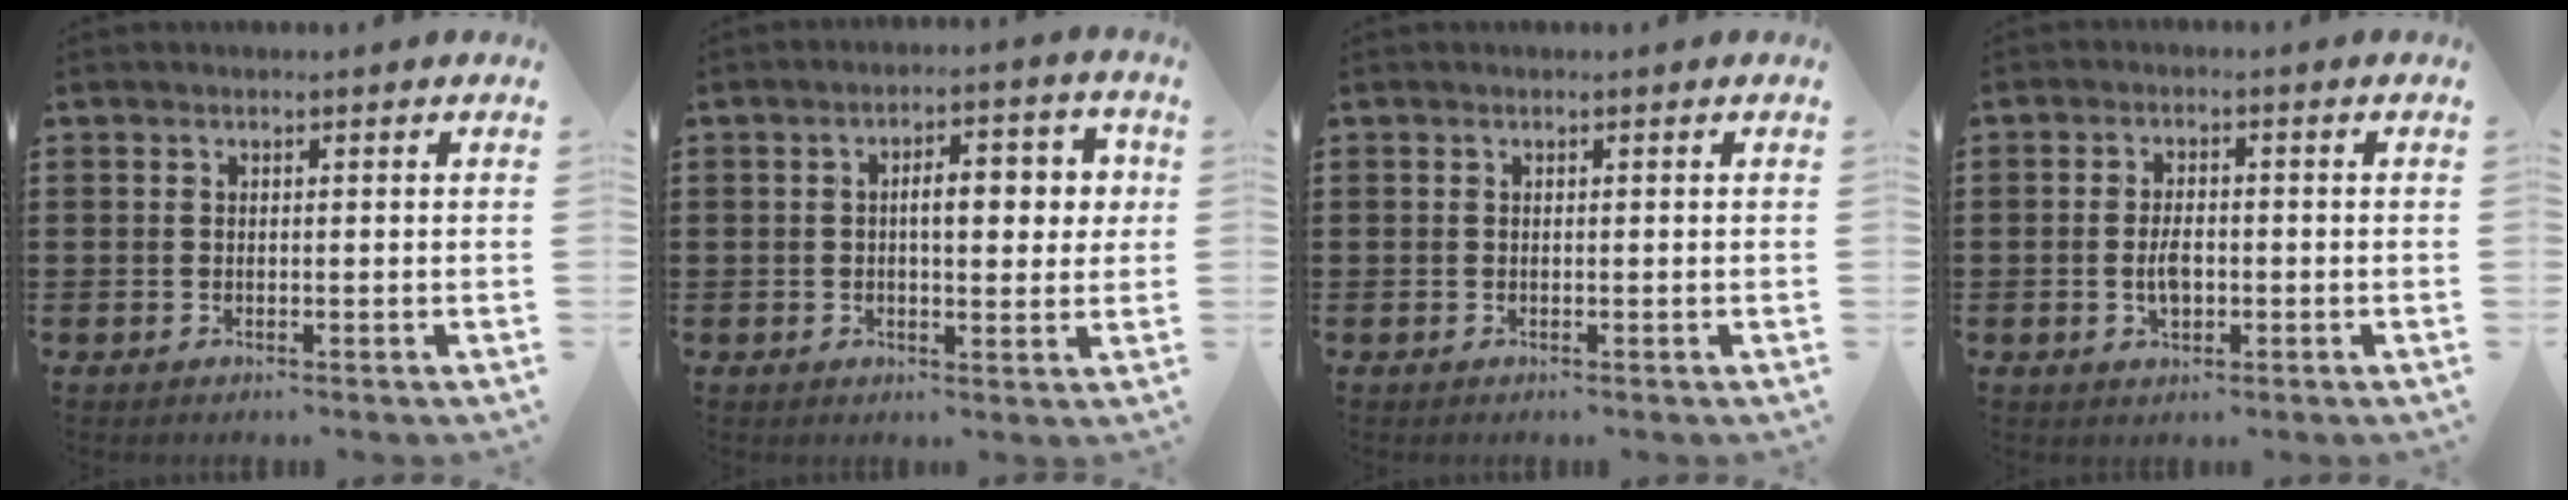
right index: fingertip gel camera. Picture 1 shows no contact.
{"total": 6.5, "force": [0.6, 2.8, 5.8], "torque": [-0.088, 0.005, 0.000]}
{"total": 0.0}
{"total": 3.6, "force": [-0.6, 1.9, 3.0], "torque": [-0.058, 0.004, -0.011]}